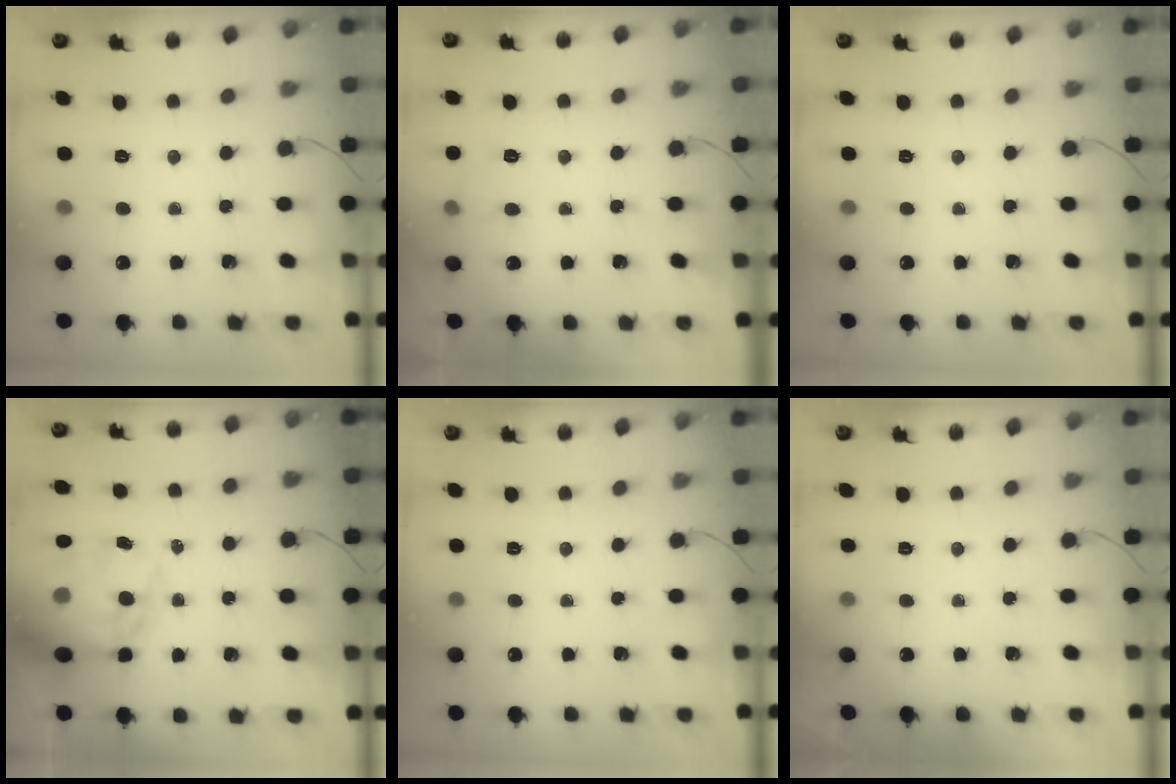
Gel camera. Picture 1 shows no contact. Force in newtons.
{"total": 4.9, "press": 4.5, "slide": 1.7}
{"total": 0.0}
{"total": 18.4, "press": 17.9, "slide": 4.3}
{"total": 0.0}
{"total": 1.8, "press": 1.7, "slide": 0.3}